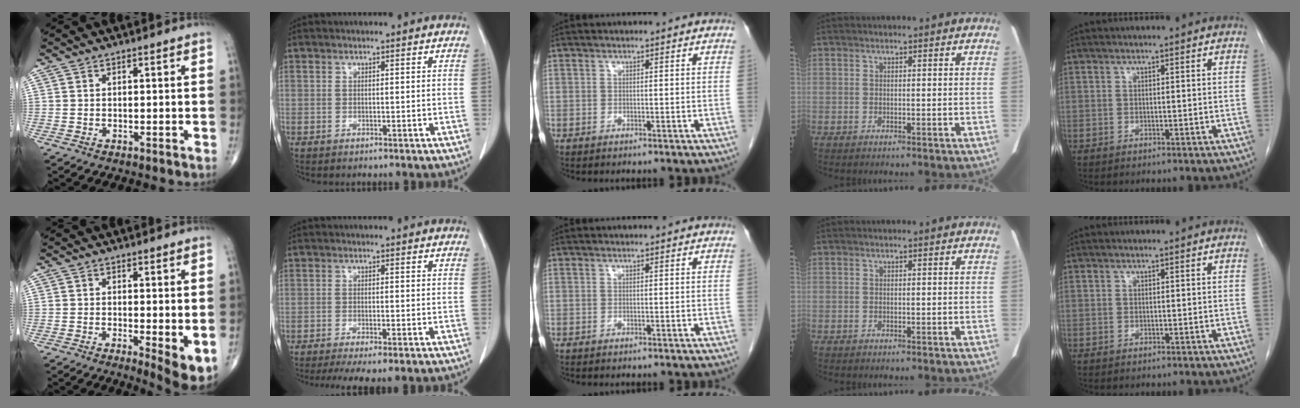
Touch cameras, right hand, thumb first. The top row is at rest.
{"thumb": {"total": 5.1, "force": [-0.7, 1.2, 4.9], "torque": [-0.074, -0.016, -0.014]}, "index": {"total": 6.7, "force": [-5.2, 0.6, 4.3], "torque": [-0.064, -0.013, -0.080]}}